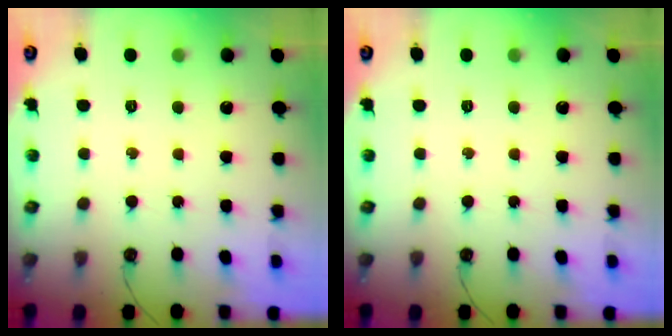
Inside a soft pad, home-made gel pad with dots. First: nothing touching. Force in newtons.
{"total": 0.0}